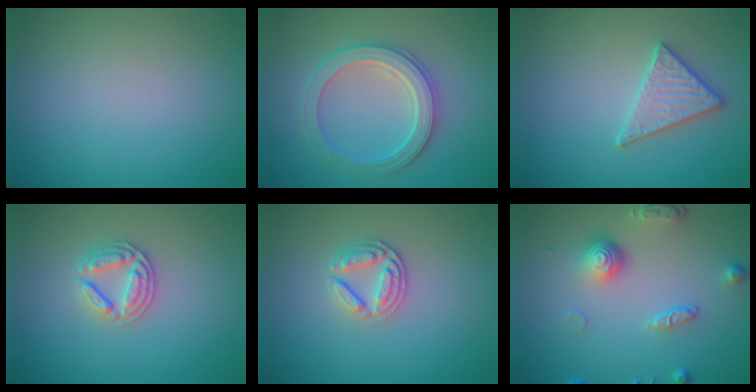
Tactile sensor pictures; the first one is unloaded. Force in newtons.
{"total": 4.8, "press": 4.8, "slide": 0.7}
{"total": 3.0, "press": 3.0, "slide": 0.2}
{"total": 2.6, "press": 2.5, "slide": 0.6}
{"total": 2.6, "press": 2.5, "slide": 0.8}
{"total": 4.2, "press": 3.1, "slide": 2.9}